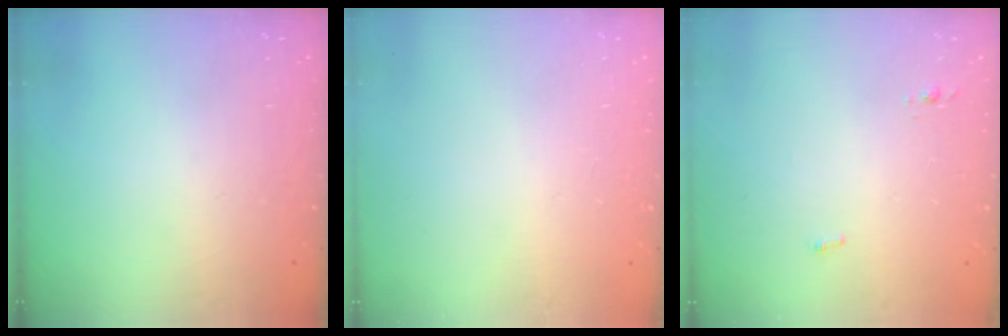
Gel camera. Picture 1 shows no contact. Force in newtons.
{"total": 1.0, "press": 0.8, "slide": 0.6}
{"total": 3.4, "press": 3.2, "slide": 1.1}